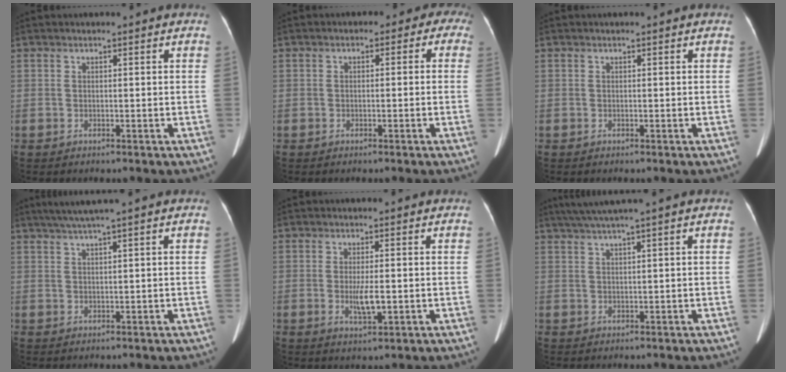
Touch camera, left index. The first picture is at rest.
{"total": 3.7, "force": [0.1, 2.5, 2.7], "torque": [-0.015, 0.027, -0.011]}
{"total": 0.0}
{"total": 3.6, "force": [2.5, -0.9, 2.5], "torque": [-0.052, 0.010, 0.050]}
{"total": 3.5, "force": [-0.6, 0.6, 3.4], "torque": [-0.065, -0.006, -0.006]}
{"total": 4.1, "force": [2.8, -1.1, 2.9], "torque": [-0.060, 0.017, 0.056]}